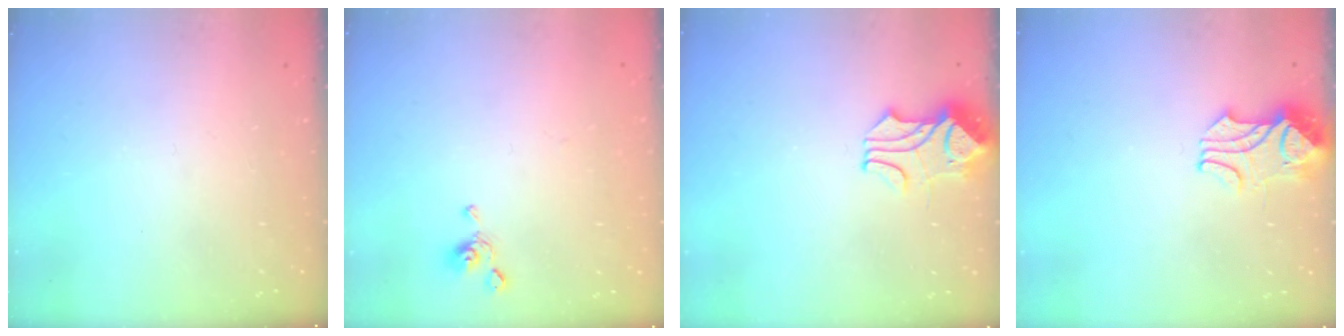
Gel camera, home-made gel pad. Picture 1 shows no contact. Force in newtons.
{"total": 3.7, "press": 3.6, "slide": 0.7}
{"total": 1.7, "press": 1.3, "slide": 1.1}
{"total": 2.2, "press": 2.1, "slide": 0.7}